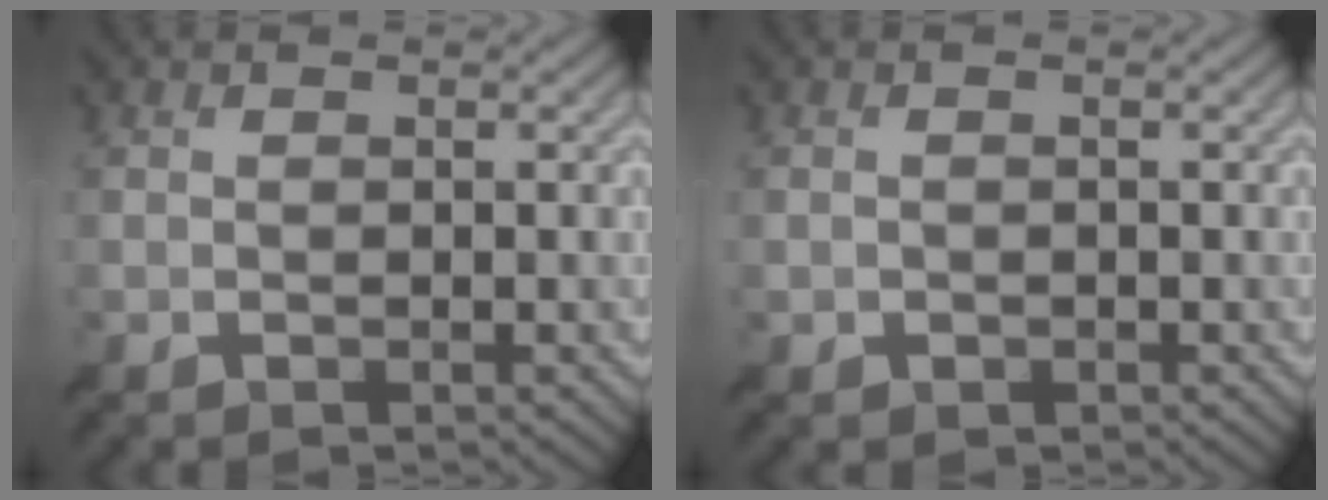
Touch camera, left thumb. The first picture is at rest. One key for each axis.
{"total": 1.0, "fx": -0.4, "fy": 0.9, "fz": 0.2, "tx": -0.001, "ty": -0.005, "tz": -0.010}